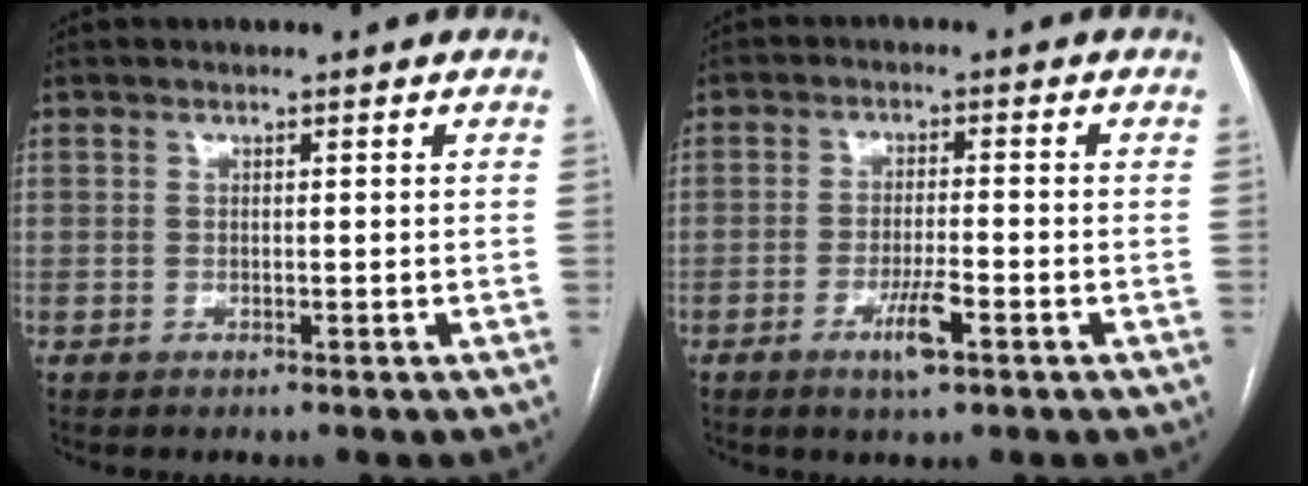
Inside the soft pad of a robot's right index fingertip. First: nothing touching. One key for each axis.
{"total": 5.0, "fx": -2.5, "fy": 0.4, "fz": 4.3, "tx": -0.081, "ty": -0.007, "tz": -0.045}